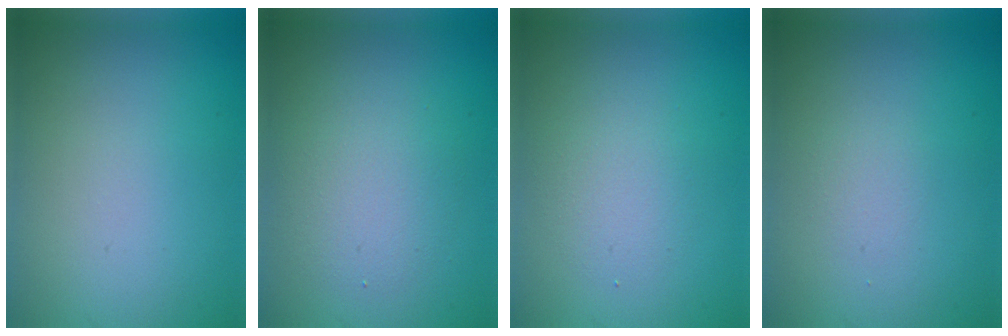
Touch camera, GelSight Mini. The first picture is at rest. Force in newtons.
{"total": 3.5, "press": 3.5, "slide": 0.1}
{"total": 2.2, "press": 2.2, "slide": 0.0}
{"total": 1.0, "press": 0.9, "slide": 0.1}